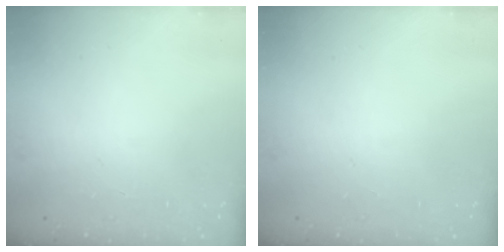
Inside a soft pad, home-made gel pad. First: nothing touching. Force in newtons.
{"total": 0.0}